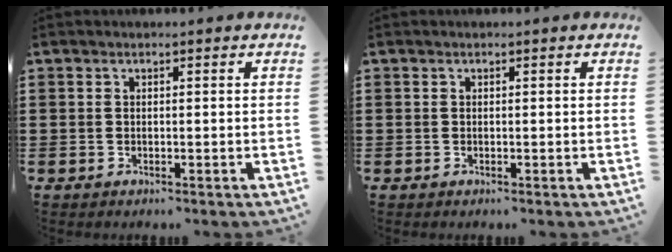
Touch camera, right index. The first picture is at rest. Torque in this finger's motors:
{"motor_torque": [0.14, -0.09, -0.02, 0.00]}